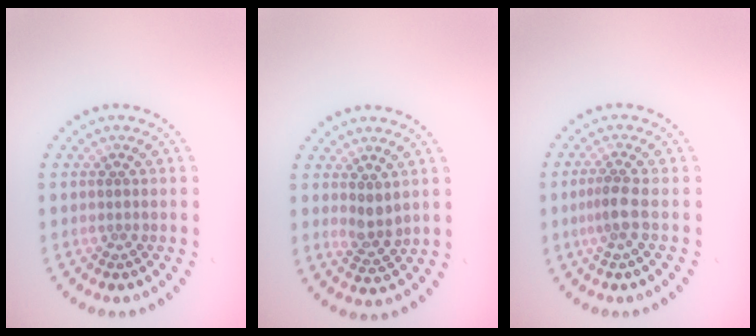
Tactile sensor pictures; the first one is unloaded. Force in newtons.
{"total": 1.9, "press": 1.7, "slide": 0.9}
{"total": 2.0, "press": 1.6, "slide": 1.2}